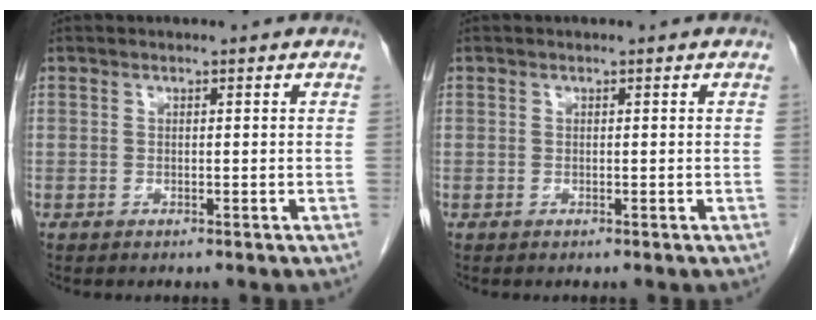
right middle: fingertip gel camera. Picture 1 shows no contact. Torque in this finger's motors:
{"motor_torque": [0.00, 0.00, 0.00, 0.00]}